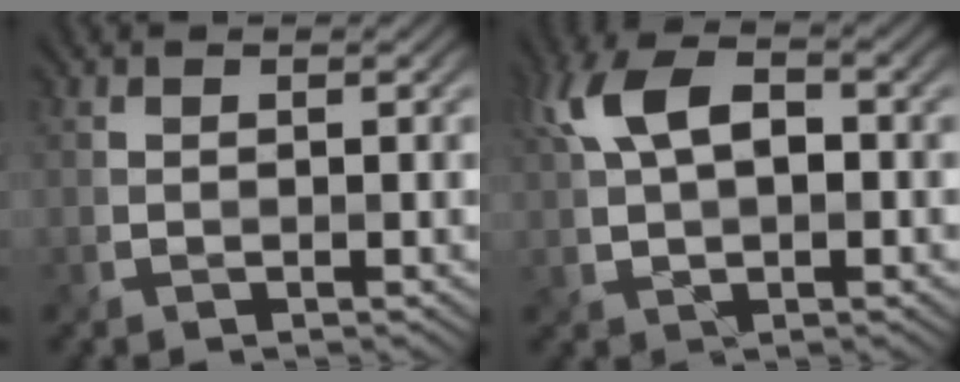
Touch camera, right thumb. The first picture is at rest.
{"total": 8.7, "force": [1.9, 4.7, 7.1], "torque": [-0.158, 0.018, 0.024]}